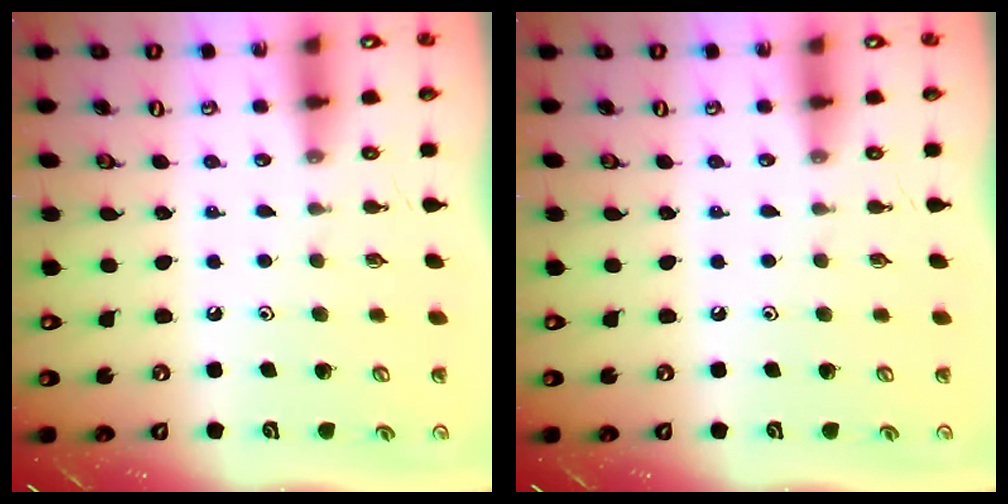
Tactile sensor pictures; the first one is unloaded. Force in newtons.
{"total": 0.0}